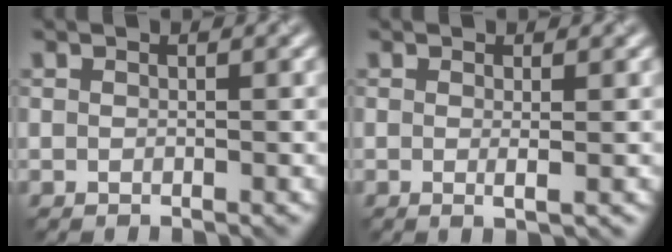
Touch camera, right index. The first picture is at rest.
{"total": 1.1, "force": [0.0, 0.1, 1.1], "torque": [-0.019, -0.003, -0.002]}